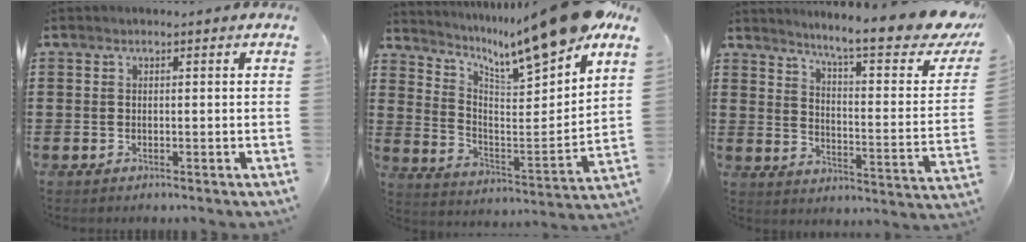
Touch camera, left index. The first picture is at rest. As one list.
[{"total": 12.2, "force": [10.2, 1.1, 6.6], "torque": [-0.123, -0.082, 0.164]}, {"total": 10.1, "force": [8.3, 0.3, 5.8], "torque": [-0.112, -0.065, 0.129]}]